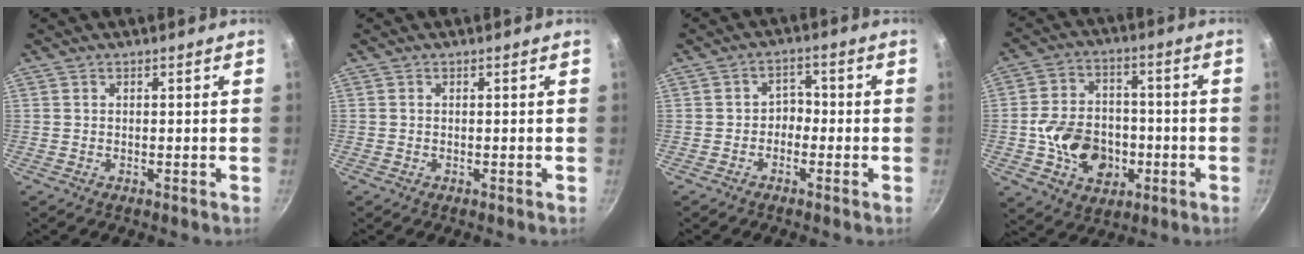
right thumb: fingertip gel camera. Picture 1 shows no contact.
{"total": 0.0}
{"total": 3.2, "force": [-1.2, 2.5, 1.5], "torque": [0.002, 0.021, -0.026]}
{"total": 14.6, "force": [-3.2, 11.3, 8.7], "torque": [-0.117, 0.030, -0.049]}